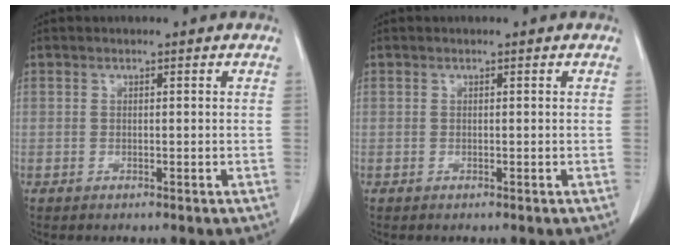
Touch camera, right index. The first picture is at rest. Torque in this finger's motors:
{"motor_torque": [0.00, 0.00, 0.00, 0.00]}